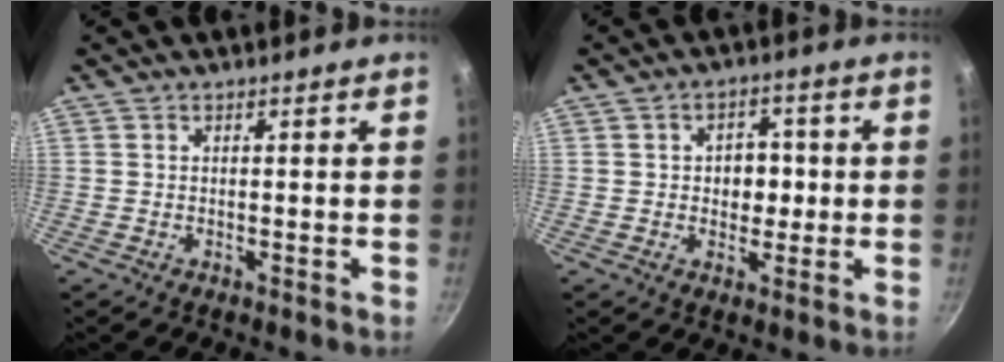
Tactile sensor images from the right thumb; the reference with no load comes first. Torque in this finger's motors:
{"motor_torque": [0.23, -0.09, 0.03, 0.47, 0.05]}